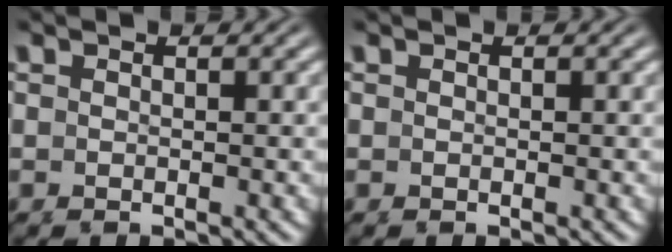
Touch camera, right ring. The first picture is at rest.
{"total": 0.0}